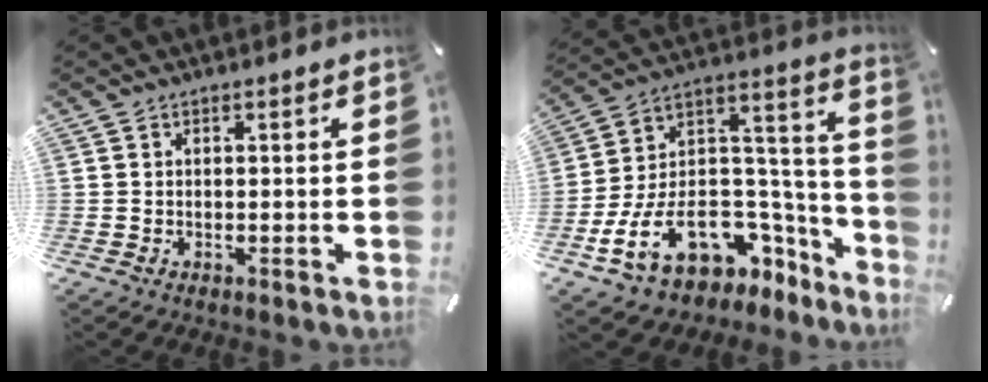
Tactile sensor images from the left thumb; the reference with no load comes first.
{"total": 19.6, "force": [-7.4, 12.5, 13.1], "torque": [-0.236, 0.004, -0.110]}